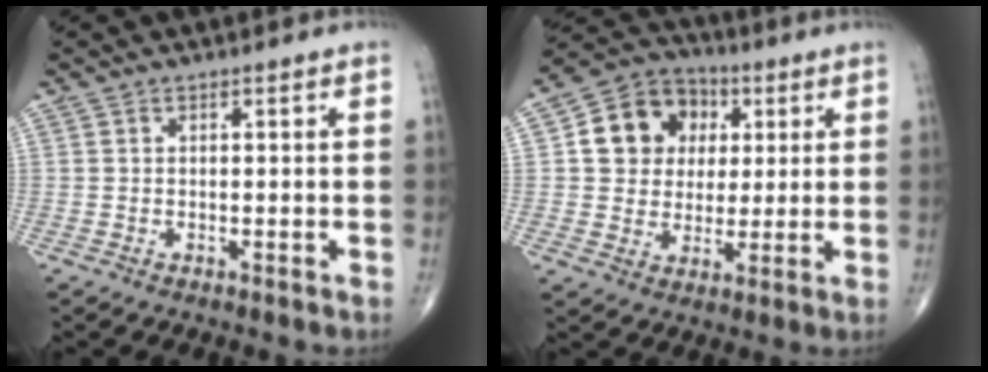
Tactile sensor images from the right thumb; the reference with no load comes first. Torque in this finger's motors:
{"motor_torque": [0.40, 2.38, 0.92, 0.23, 0.05]}